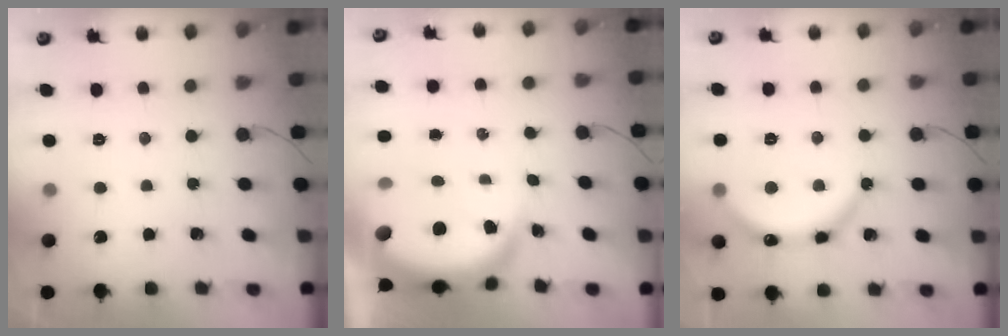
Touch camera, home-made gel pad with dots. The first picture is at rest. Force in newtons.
{"total": 7.8, "press": 7.7, "slide": 1.1}
{"total": 8.2, "press": 8.0, "slide": 1.8}